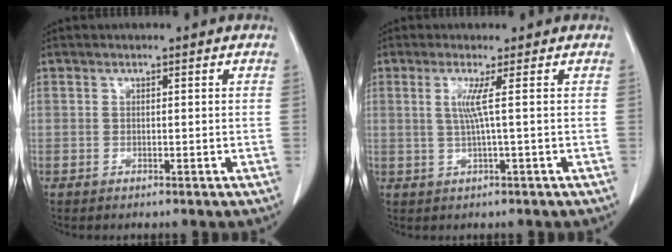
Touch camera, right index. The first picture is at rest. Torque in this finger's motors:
{"motor_torque": [0.22, -0.17, 0.10, 0.05]}